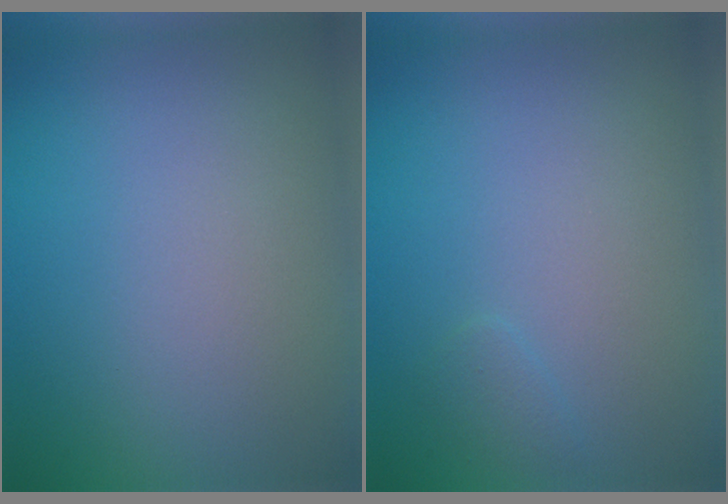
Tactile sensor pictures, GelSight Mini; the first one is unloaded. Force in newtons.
{"total": 0.8, "press": 0.8, "slide": 0.1}